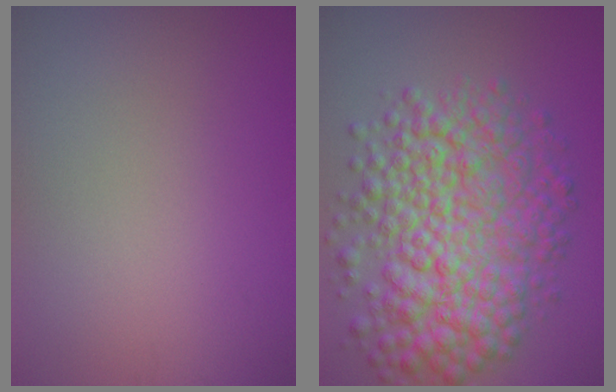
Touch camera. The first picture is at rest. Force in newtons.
{"total": 10.0, "press": 10.0, "slide": 0.2}